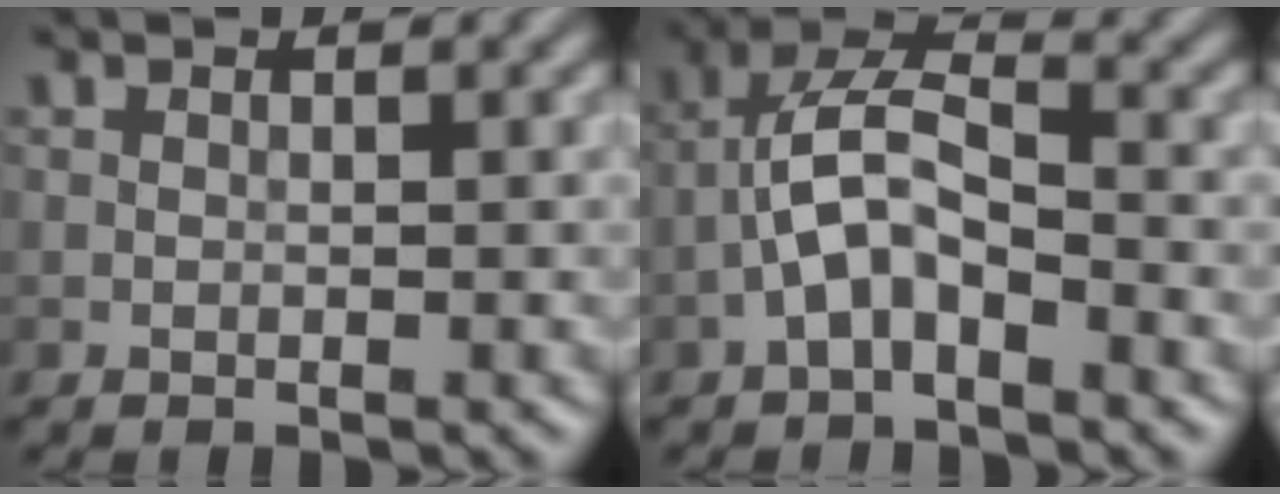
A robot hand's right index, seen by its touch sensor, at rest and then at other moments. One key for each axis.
{"total": 4.8, "fx": -2.2, "fy": 1.9, "fz": 3.9, "tx": -0.077, "ty": 0.018, "tz": -0.047}